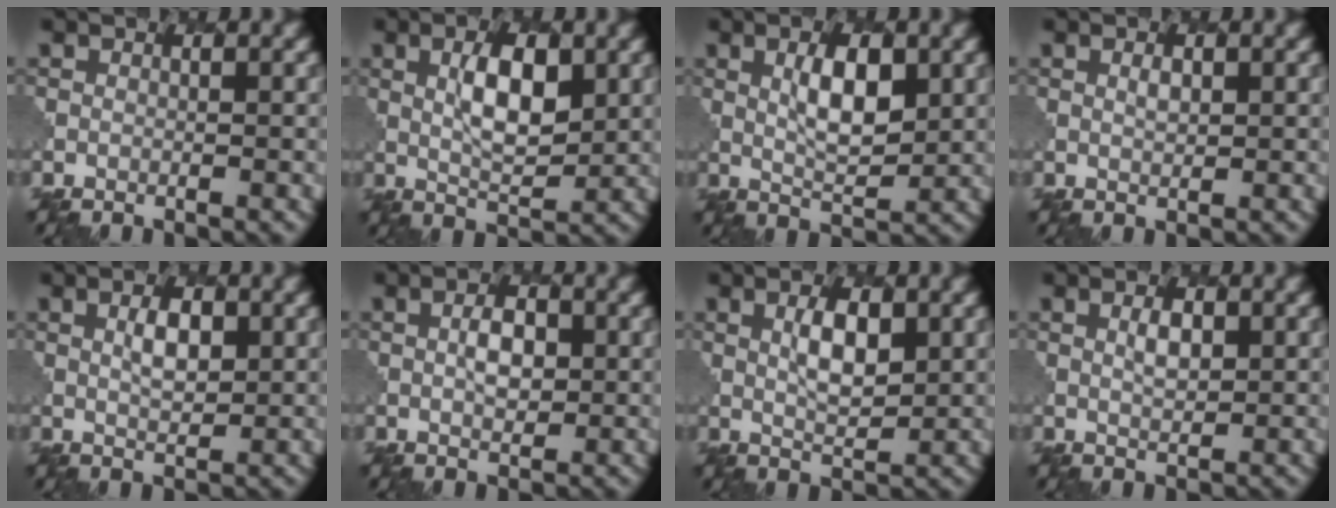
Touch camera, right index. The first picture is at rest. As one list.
[{"total": 4.8, "force": [1.2, 2.0, 4.2], "torque": [-0.078, 0.001, 0.025]}, {"total": 4.4, "force": [1.2, 1.7, 3.8], "torque": [-0.071, 0.000, 0.024]}, {"total": 0.9, "force": [0.5, 0.4, 0.6], "torque": [-0.010, 0.001, 0.011]}, {"total": 2.4, "force": [0.8, 1.1, 2.0], "torque": [-0.039, 0.003, 0.016]}, {"total": 2.5, "force": [0.4, 1.4, 2.0], "torque": [-0.037, 0.002, 0.007]}, {"total": 3.4, "force": [1.0, 1.4, 2.9], "torque": [-0.056, 0.001, 0.021]}, {"total": 1.7, "force": [0.6, 0.8, 1.4], "torque": [-0.028, 0.003, 0.013]}]